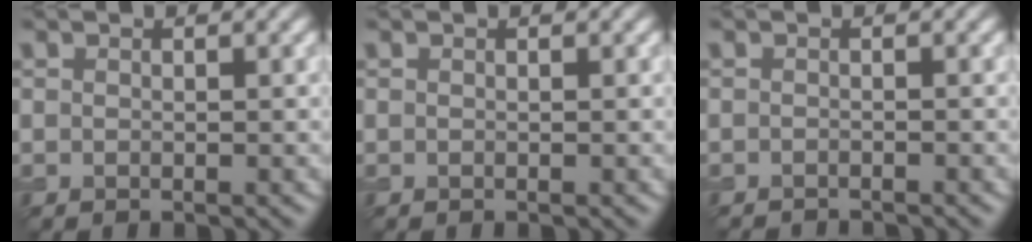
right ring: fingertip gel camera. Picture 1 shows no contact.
{"total": 0.0}
{"total": 2.0, "force": [-1.9, 0.2, 0.5], "torque": [-0.001, -0.009, -0.030]}